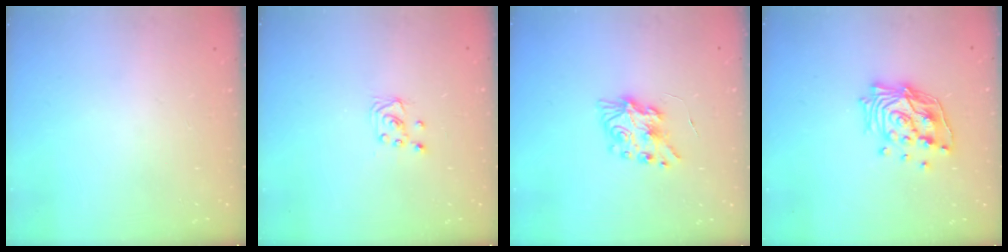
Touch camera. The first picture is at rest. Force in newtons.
{"total": 2.0, "press": 2.0, "slide": 0.2}
{"total": 8.8, "press": 8.8, "slide": 0.3}
{"total": 15.1, "press": 14.9, "slide": 1.9}